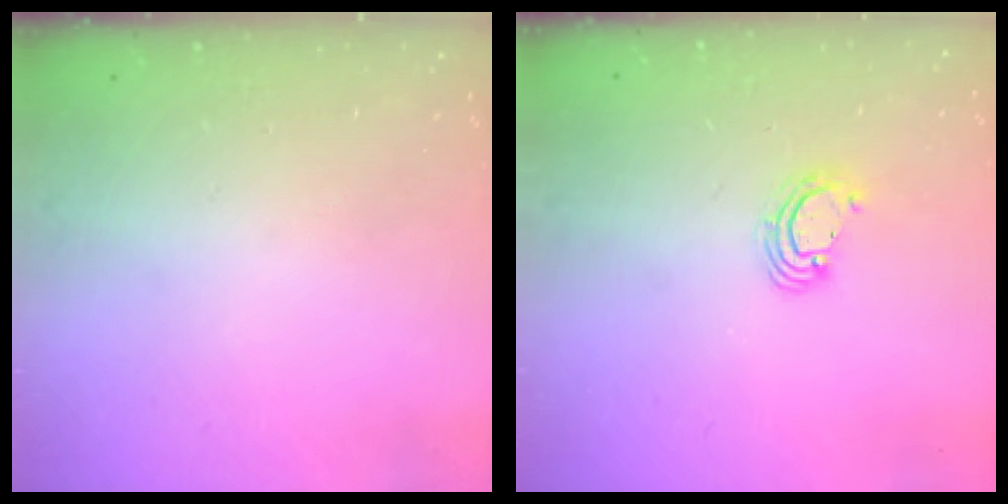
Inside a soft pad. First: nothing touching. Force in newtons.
{"total": 3.5, "press": 3.5, "slide": 0.3}